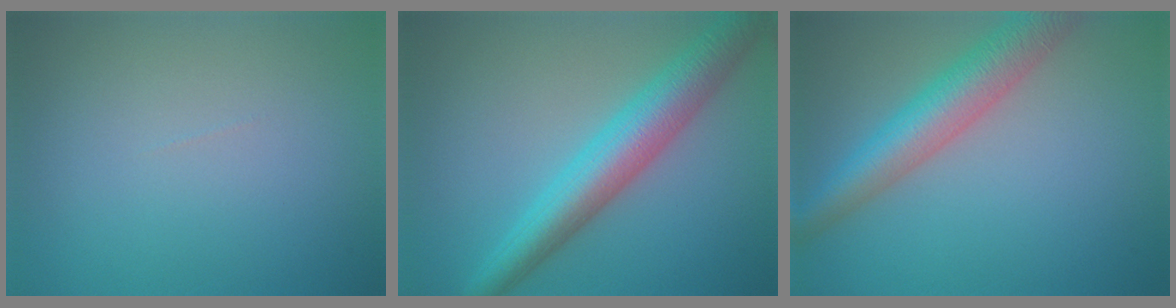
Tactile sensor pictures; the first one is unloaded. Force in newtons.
{"total": 6.6, "press": 6.6, "slide": 0.3}
{"total": 6.0, "press": 6.0, "slide": 0.2}